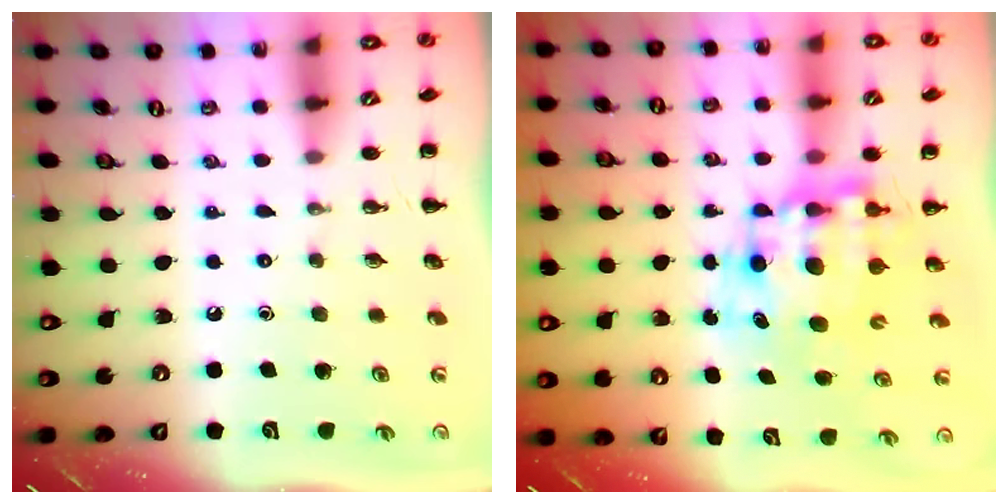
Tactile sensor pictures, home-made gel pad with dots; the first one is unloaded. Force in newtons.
{"total": 10.1, "press": 9.8, "slide": 2.6}